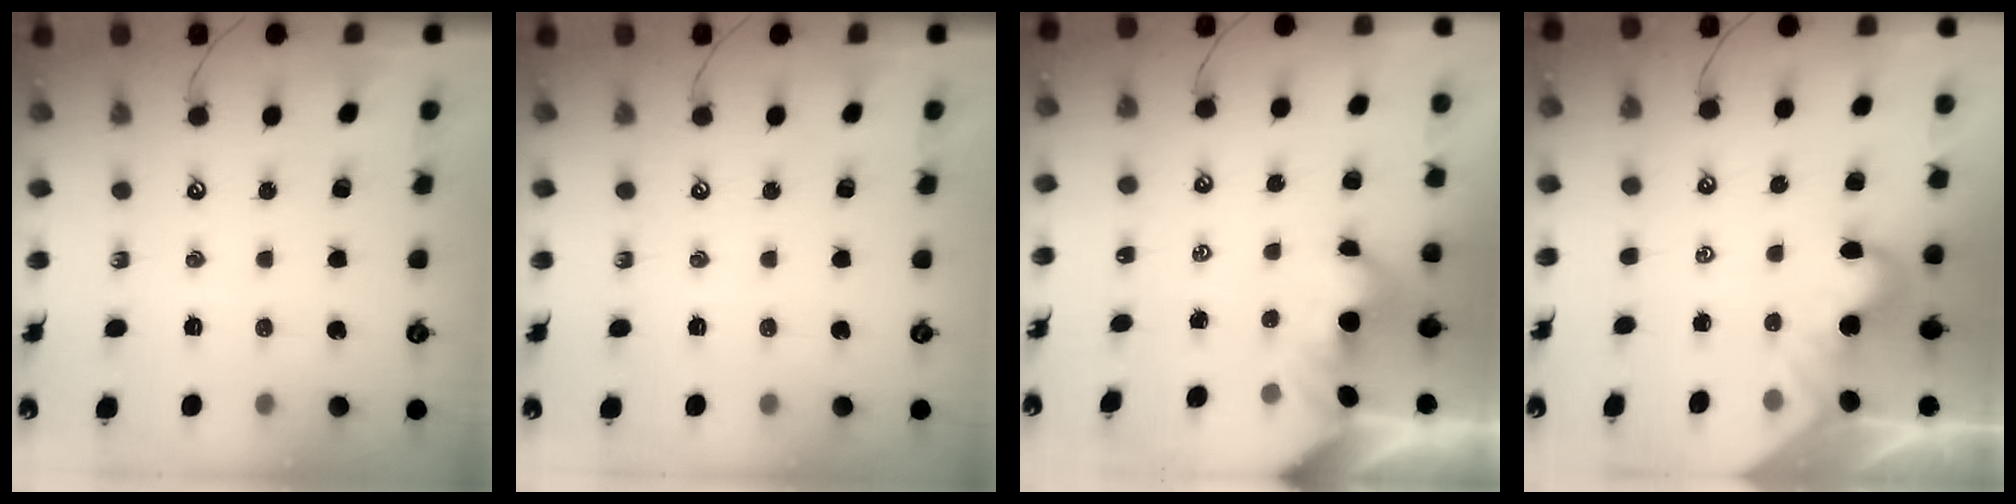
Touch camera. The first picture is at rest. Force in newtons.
{"total": 0.0}
{"total": 1.1, "press": 1.1, "slide": 0.1}
{"total": 2.9, "press": 2.9, "slide": 0.5}